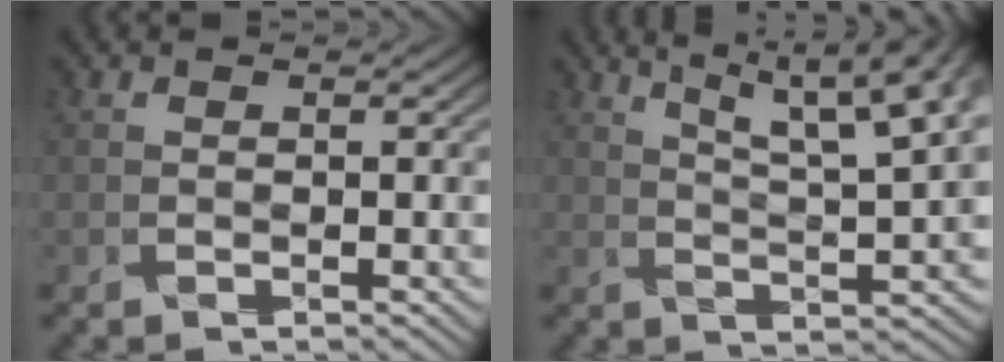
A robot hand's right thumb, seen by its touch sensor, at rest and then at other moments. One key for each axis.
{"total": 10.0, "fx": 6.5, "fy": 1.0, "fz": 7.6, "tx": -0.125, "ty": 0.021, "tz": 0.087}